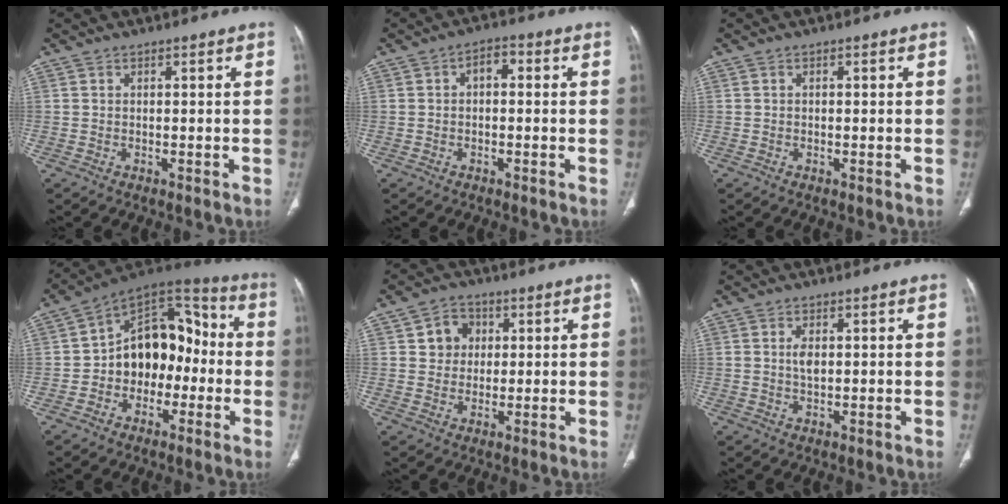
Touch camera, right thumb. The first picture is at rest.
{"total": 3.2, "force": [0.2, 2.0, 2.5], "torque": [-0.031, 0.014, -0.005]}
{"total": 0.0}
{"total": 16.5, "force": [-2.0, 11.5, 11.7], "torque": [-0.129, 0.055, -0.042]}
{"total": 5.9, "force": [1.5, 5.3, 2.2], "torque": [-0.004, 0.001, 0.022]}
{"total": 2.4, "force": [0.5, 1.2, 2.0], "torque": [-0.038, -0.003, 0.010]}